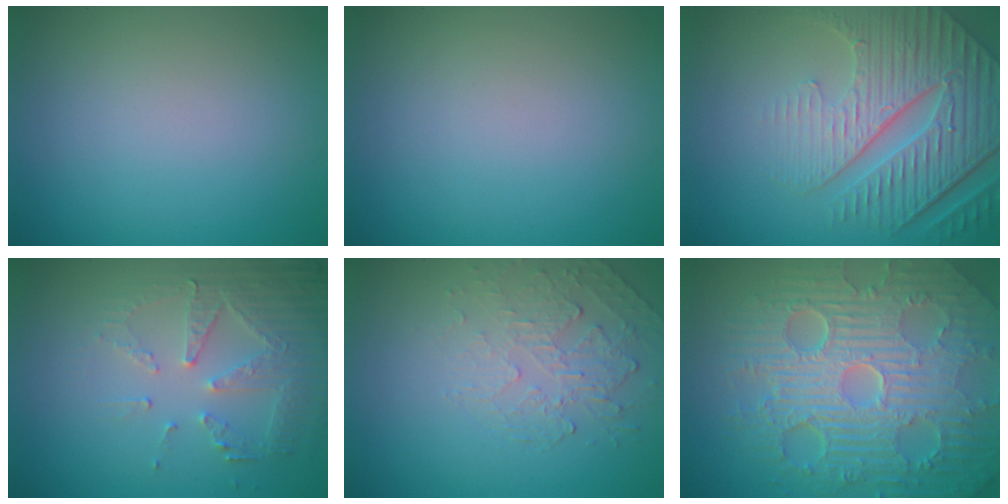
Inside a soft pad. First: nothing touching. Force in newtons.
{"total": 0.0}
{"total": 8.0, "press": 5.8, "slide": 5.5}
{"total": 5.2, "press": 3.6, "slide": 3.8}
{"total": 2.2, "press": 1.1, "slide": 1.9}
{"total": 11.7, "press": 7.4, "slide": 9.0}